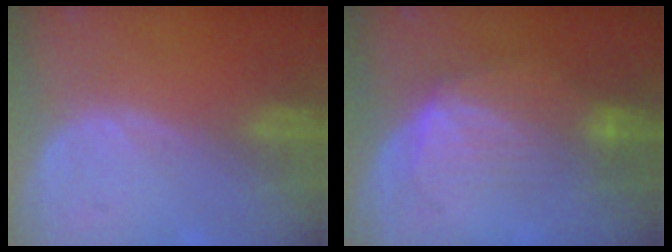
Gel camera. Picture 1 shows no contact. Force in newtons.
{"total": 7.3, "press": 7.2, "slide": 1.3}